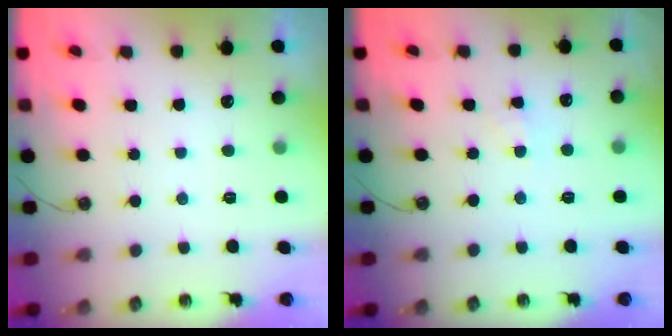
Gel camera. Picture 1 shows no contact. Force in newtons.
{"total": 2.8, "press": 2.8, "slide": 0.5}